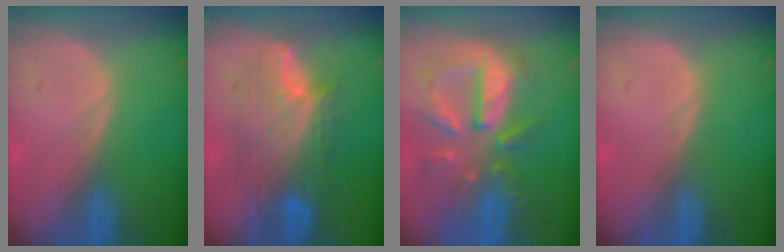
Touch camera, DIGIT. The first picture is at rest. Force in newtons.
{"total": 8.7, "press": 8.7, "slide": 0.3}
{"total": 10.8, "press": 9.5, "slide": 5.2}
{"total": 0.0}